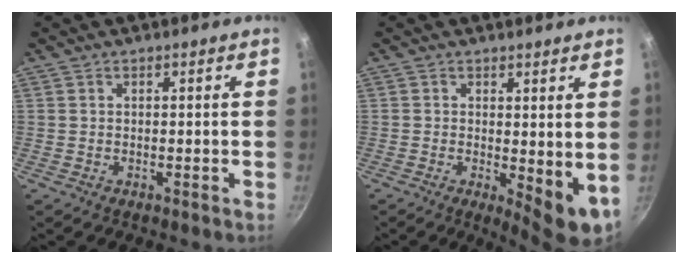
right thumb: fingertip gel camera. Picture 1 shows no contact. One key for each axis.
{"total": 7.1, "fx": 0.3, "fy": 2.8, "fz": 6.5, "tx": -0.082, "ty": -0.016, "tz": 0.009}